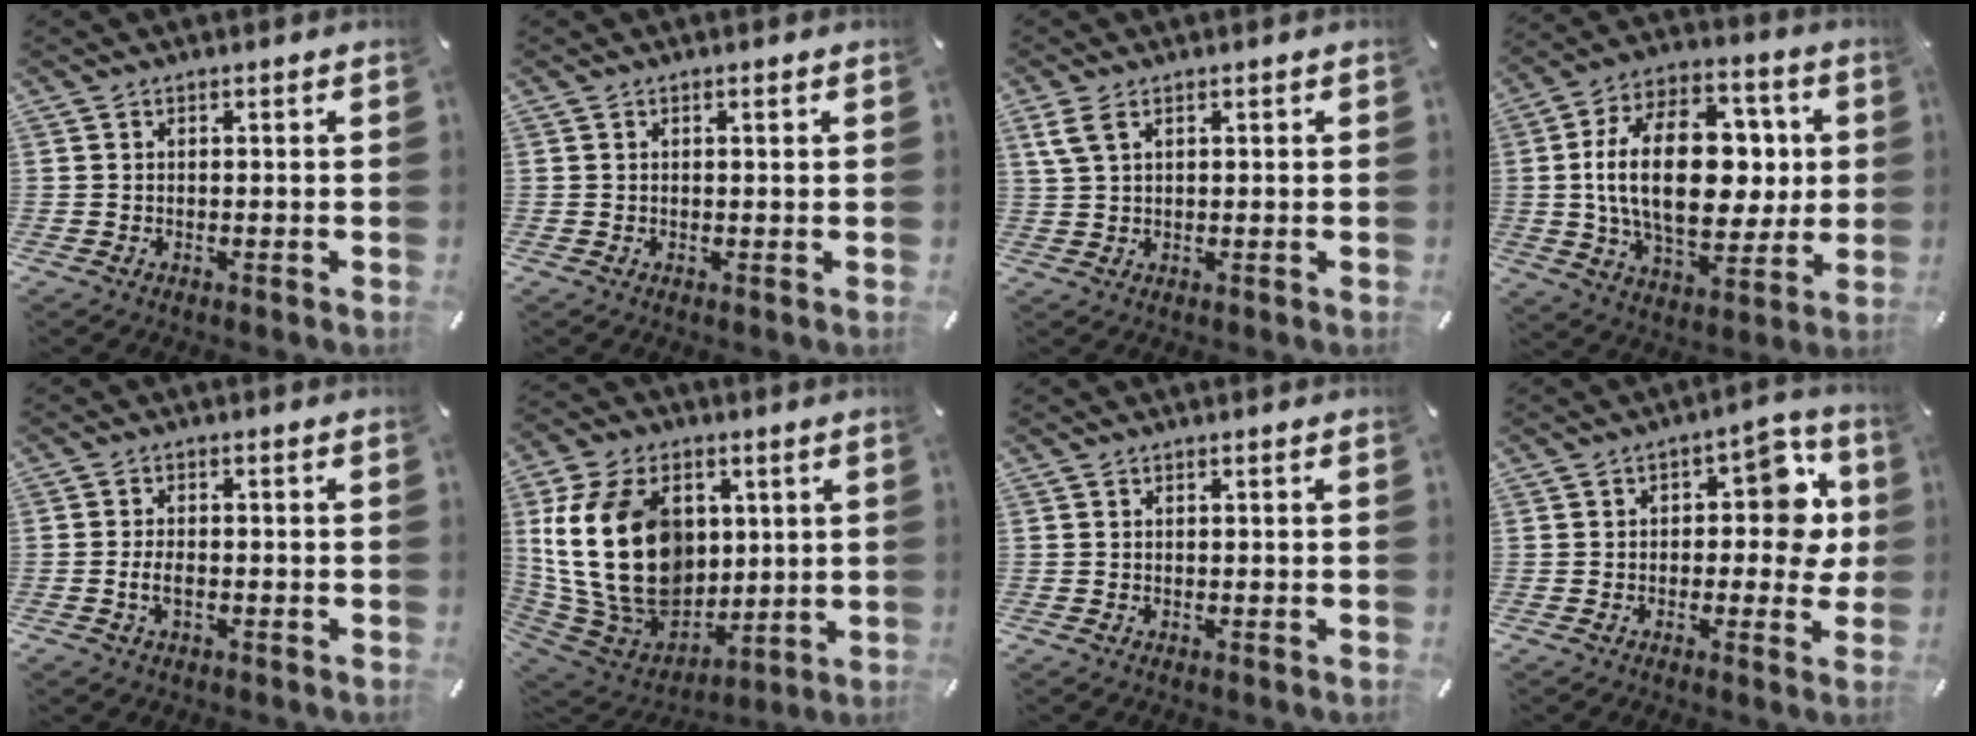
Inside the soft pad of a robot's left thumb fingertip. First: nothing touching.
{"total": 0.7, "force": [0.3, 0.1, 0.6], "torque": [-0.011, 0.000, 0.005]}
{"total": 4.0, "force": [1.6, 2.4, 2.8], "torque": [-0.059, 0.005, 0.030]}
{"total": 24.9, "force": [1.8, 15.2, 19.6], "torque": [-0.367, 0.005, 0.027]}
{"total": 3.5, "force": [-1.2, 1.9, 2.7], "torque": [-0.061, 0.002, -0.023]}
{"total": 24.0, "force": [4.0, 17.2, 16.3], "torque": [-0.357, -0.019, 0.077]}
{"total": 0.0}
{"total": 10.8, "force": [1.8, 6.2, 8.6], "torque": [-0.098, -0.010, 0.025]}